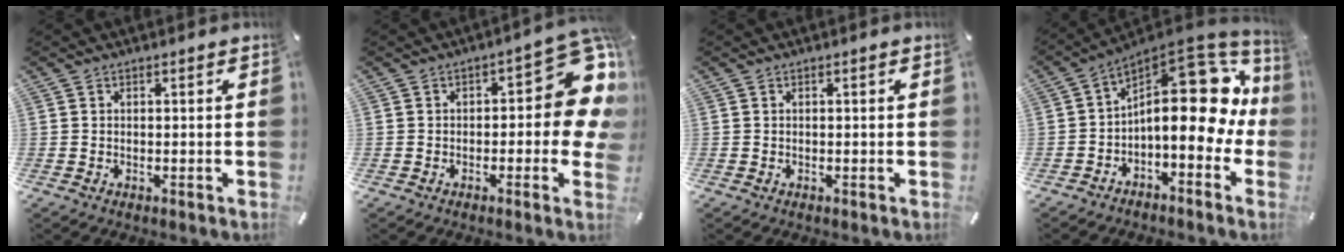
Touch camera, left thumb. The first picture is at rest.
{"total": 14.9, "force": [2.6, 6.5, 13.1], "torque": [-0.146, -0.022, 0.043]}
{"total": 0.0}
{"total": 19.4, "force": [2.3, 9.9, 16.6], "torque": [-0.237, -0.041, 0.038]}